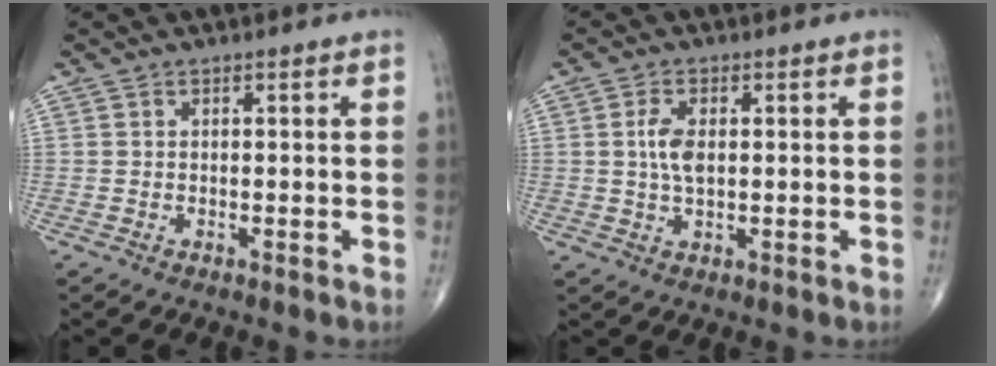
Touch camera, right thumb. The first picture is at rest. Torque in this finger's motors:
{"motor_torque": [0.62, 1.76, 0.75, 0.01, 0.08]}